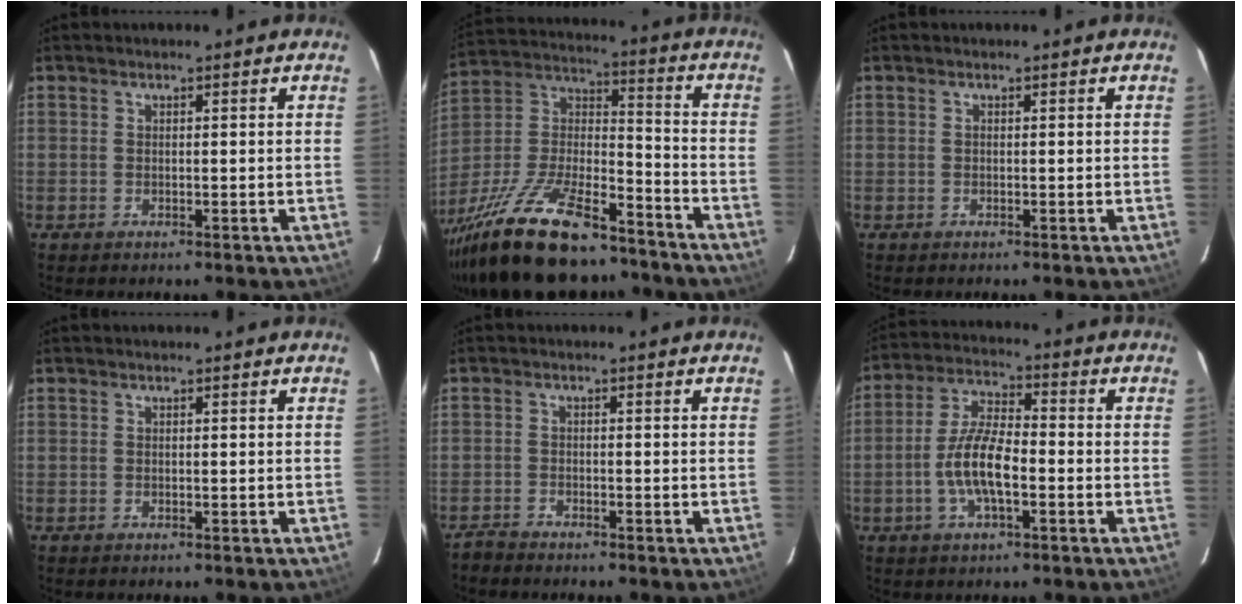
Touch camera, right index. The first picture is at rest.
{"total": 27.7, "force": [-20.0, 9.6, 16.6], "torque": [-0.335, -0.015, -0.321]}
{"total": 0.0}
{"total": 0.0}
{"total": 1.9, "force": [-1.8, 0.3, 0.5], "torque": [-0.021, -0.006, -0.037]}
{"total": 9.7, "force": [-2.8, 3.3, 8.7], "torque": [-0.179, 0.006, -0.054]}